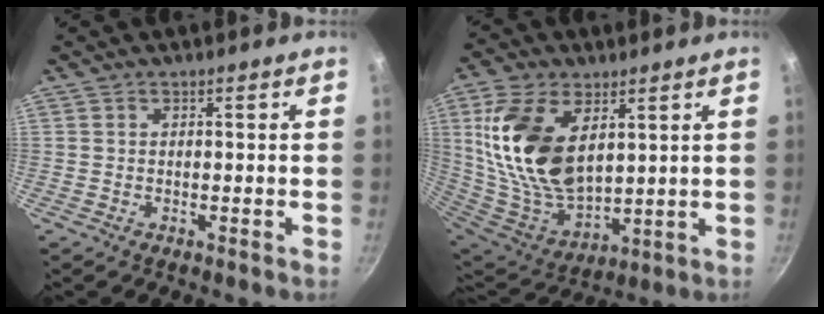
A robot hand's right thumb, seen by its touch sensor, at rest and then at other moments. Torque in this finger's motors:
{"motor_torque": [-1.58, 2.73, 1.93, 0.84, 0.24]}